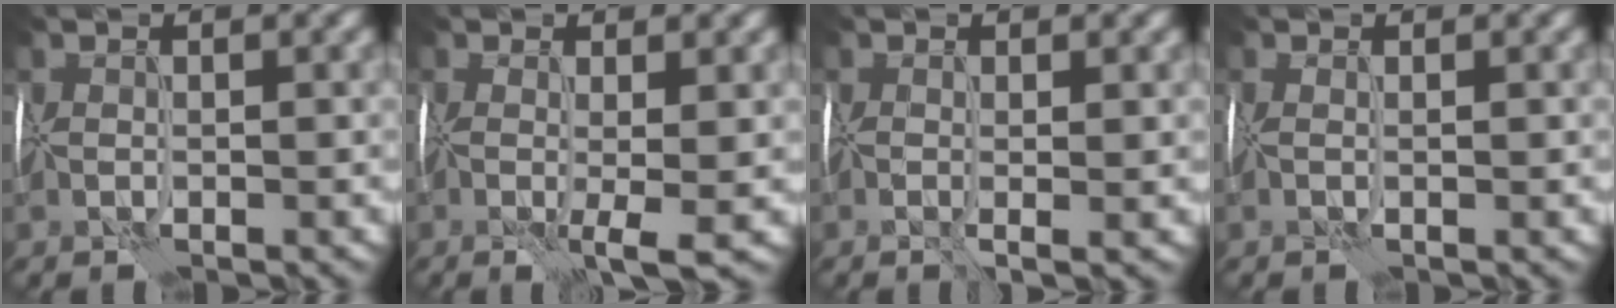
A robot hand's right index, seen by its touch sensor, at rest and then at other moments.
{"total": 4.1, "force": [-1.1, 1.1, 3.8], "torque": [-0.083, -0.014, -0.015]}
{"total": 1.6, "force": [-0.2, 0.5, 1.5], "torque": [-0.033, -0.004, -0.005]}
{"total": 0.9, "force": [0.2, 0.4, 0.8], "torque": [-0.013, 0.002, 0.006]}